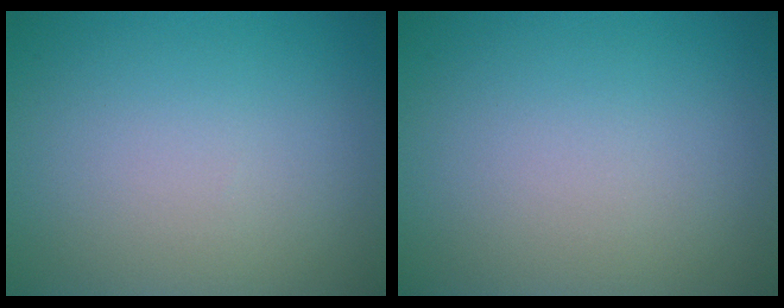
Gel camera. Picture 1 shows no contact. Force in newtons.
{"total": 0.0}